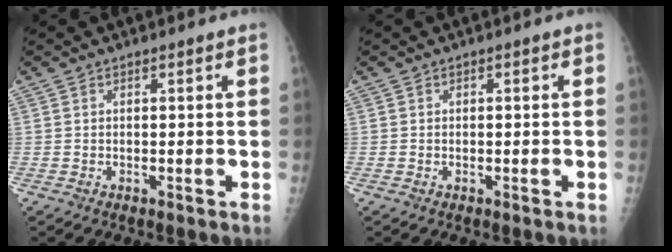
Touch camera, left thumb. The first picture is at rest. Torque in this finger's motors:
{"motor_torque": [-0.39, 0.39, -0.12, 0.12, 0.00]}